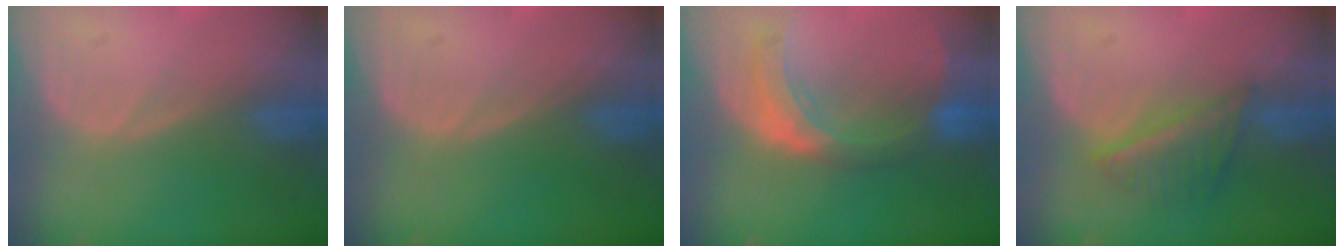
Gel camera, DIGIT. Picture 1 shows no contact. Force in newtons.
{"total": 0.0}
{"total": 8.3, "press": 7.4, "slide": 3.8}
{"total": 5.6, "press": 5.2, "slide": 2.1}